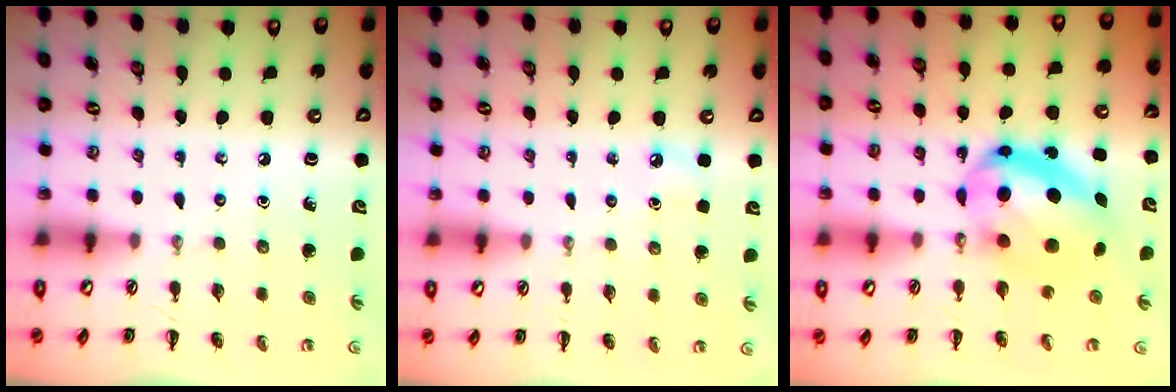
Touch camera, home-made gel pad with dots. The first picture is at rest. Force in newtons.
{"total": 2.8, "press": 2.6, "slide": 1.0}
{"total": 13.5, "press": 13.2, "slide": 3.0}